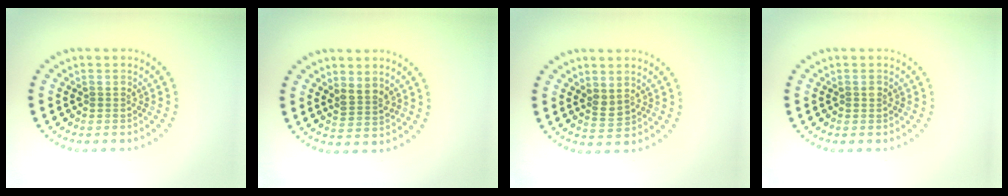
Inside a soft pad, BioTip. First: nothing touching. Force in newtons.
{"total": 2.0, "press": 1.6, "slide": 1.2}
{"total": 1.4, "press": 1.2, "slide": 0.8}
{"total": 0.5, "press": 0.5, "slide": 0.2}